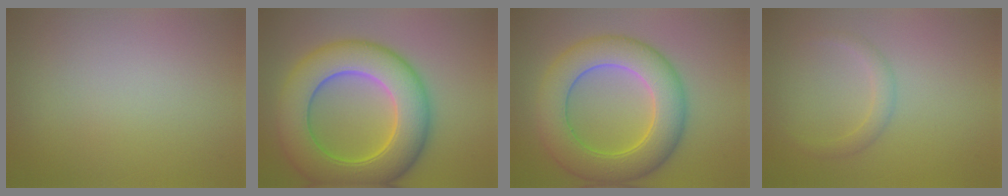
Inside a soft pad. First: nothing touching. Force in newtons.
{"total": 10.9, "press": 10.9, "slide": 0.2}
{"total": 8.7, "press": 8.7, "slide": 0.2}
{"total": 1.4, "press": 1.4, "slide": 0.0}